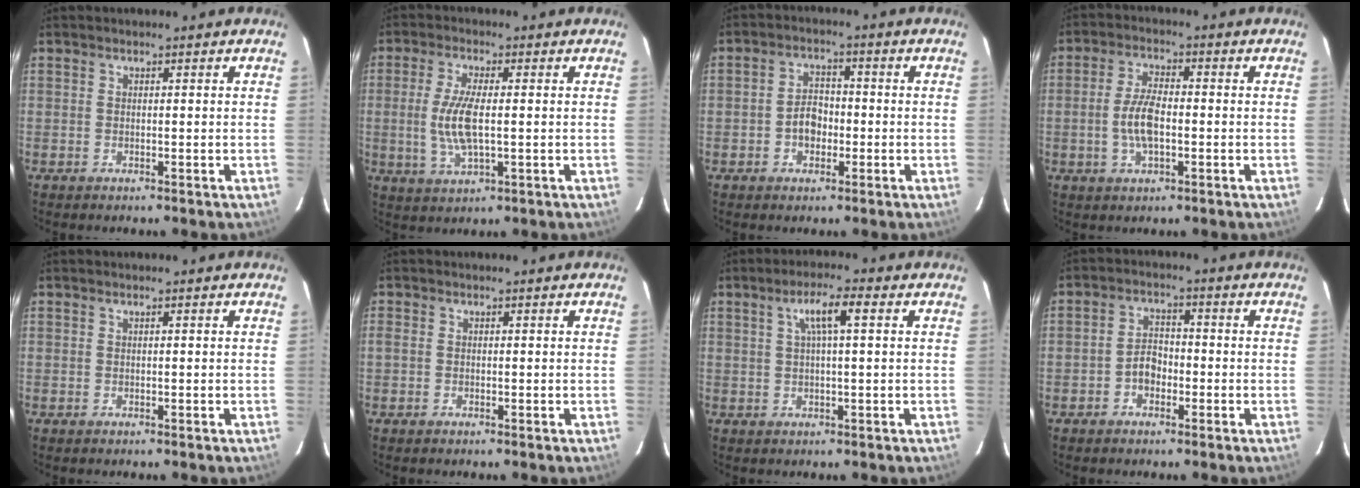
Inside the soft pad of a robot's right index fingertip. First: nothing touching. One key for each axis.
{"total": 8.2, "fx": -0.4, "fy": 2.6, "fz": 7.8, "tx": -0.159, "ty": -0.006, "tz": -0.006}
{"total": 4.7, "fx": -1.4, "fy": 3.5, "fz": 2.8, "tx": -0.051, "ty": 0.013, "tz": -0.020}
{"total": 6.7, "fx": -1.3, "fy": 2.8, "fz": 6.0, "tx": -0.123, "ty": 0.004, "tz": -0.023}
{"total": 0.0}
{"total": 0.9, "fx": -0.4, "fy": 0.6, "fz": 0.4, "tx": -0.008, "ty": 0.000, "tz": -0.010}
{"total": 5.2, "fx": 1.6, "fy": 0.4, "fz": 5.0, "tx": -0.093, "ty": 0.009, "tz": 0.030}
{"total": 3.8, "fx": -1.8, "fy": 2.8, "fz": 2.0, "tx": -0.038, "ty": 0.013, "tz": -0.029}